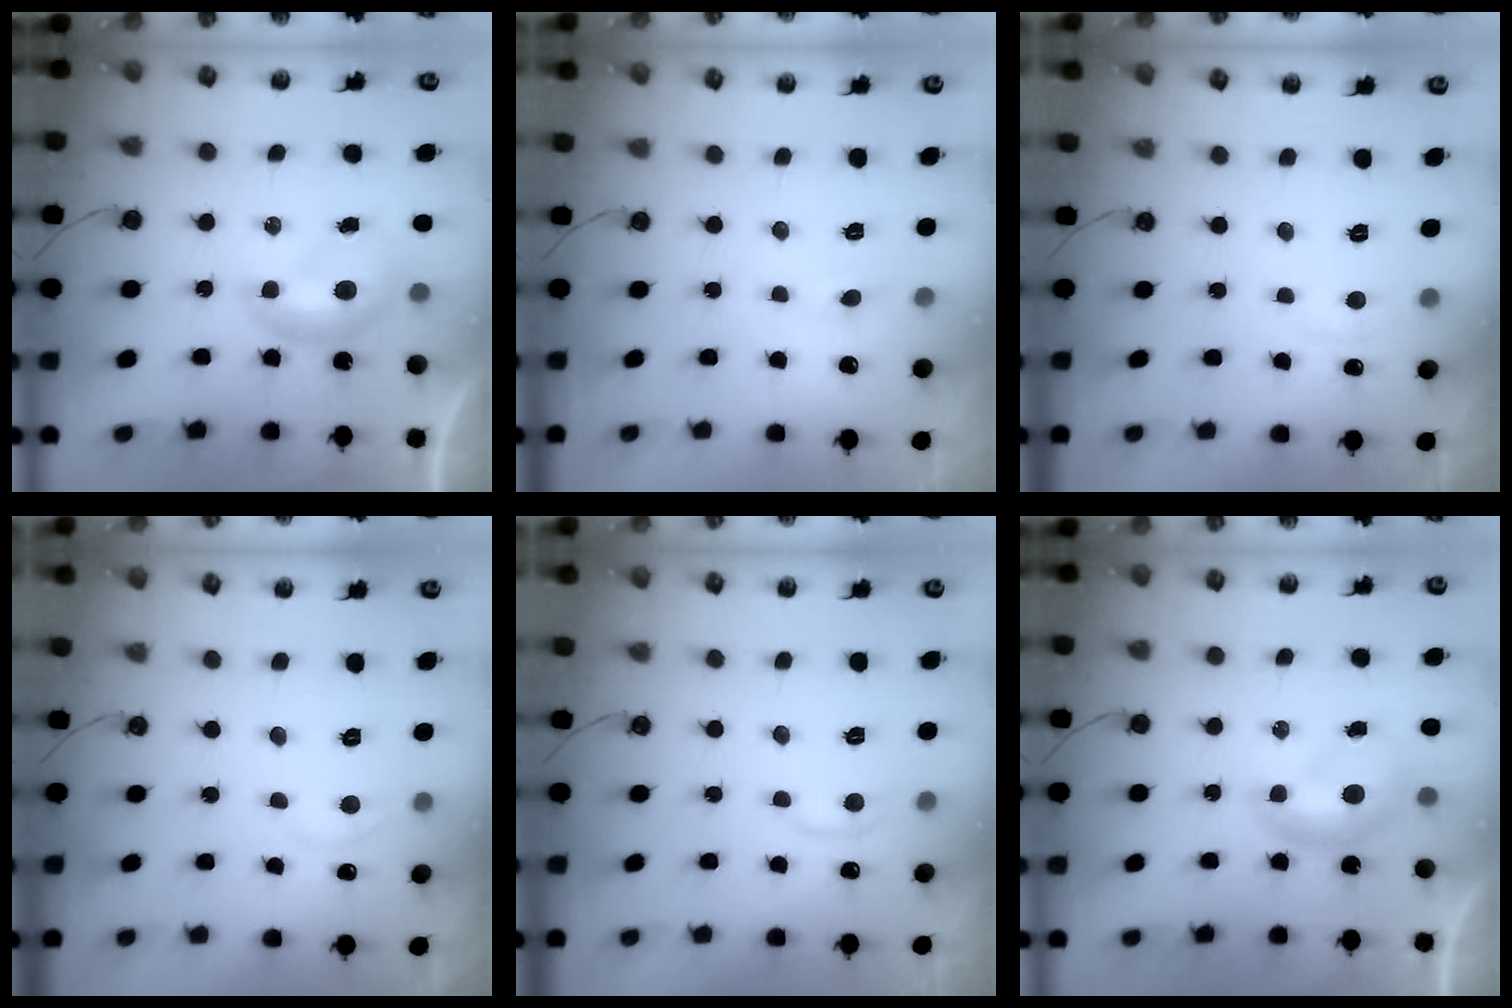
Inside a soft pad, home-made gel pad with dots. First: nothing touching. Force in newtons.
{"total": 0.8, "press": 0.7, "slide": 0.3}
{"total": 2.5, "press": 2.4, "slide": 0.5}
{"total": 0.8, "press": 0.3, "slide": 0.7}
{"total": 1.0, "press": 0.6, "slide": 0.9}
{"total": 0.0}